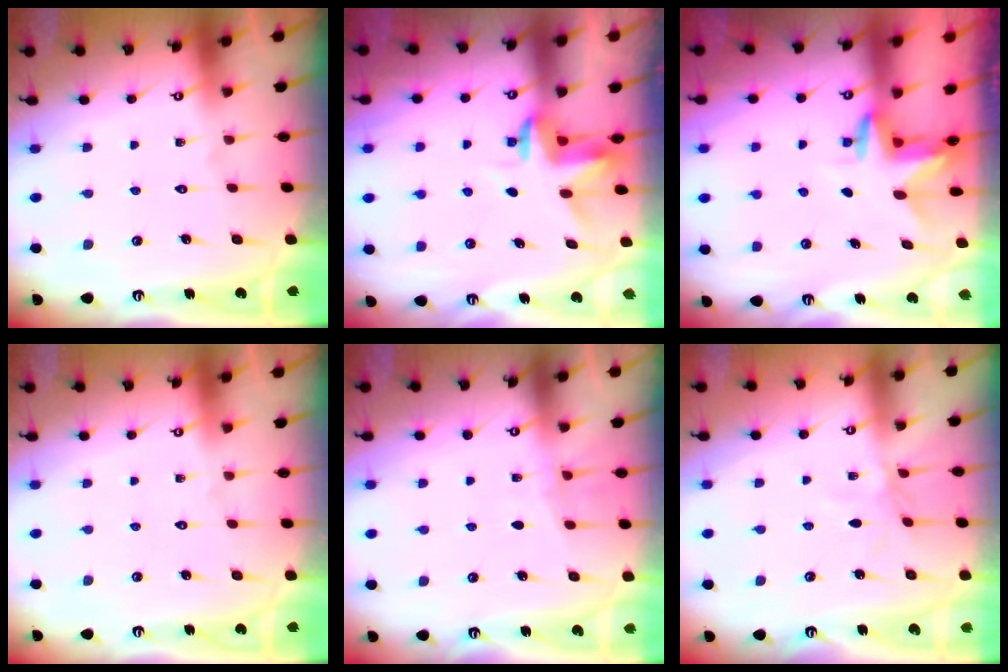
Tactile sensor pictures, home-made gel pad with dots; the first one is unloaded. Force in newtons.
{"total": 3.6, "press": 3.6, "slide": 0.2}
{"total": 3.2, "press": 3.2, "slide": 0.3}
{"total": 0.0}
{"total": 5.2, "press": 5.1, "slide": 0.5}
{"total": 3.0, "press": 2.9, "slide": 0.3}